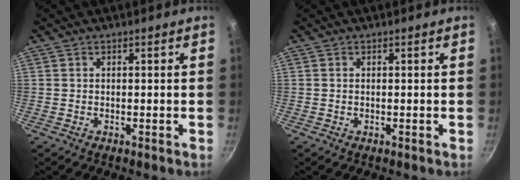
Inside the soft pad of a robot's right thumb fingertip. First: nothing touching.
{"total": 0.0}